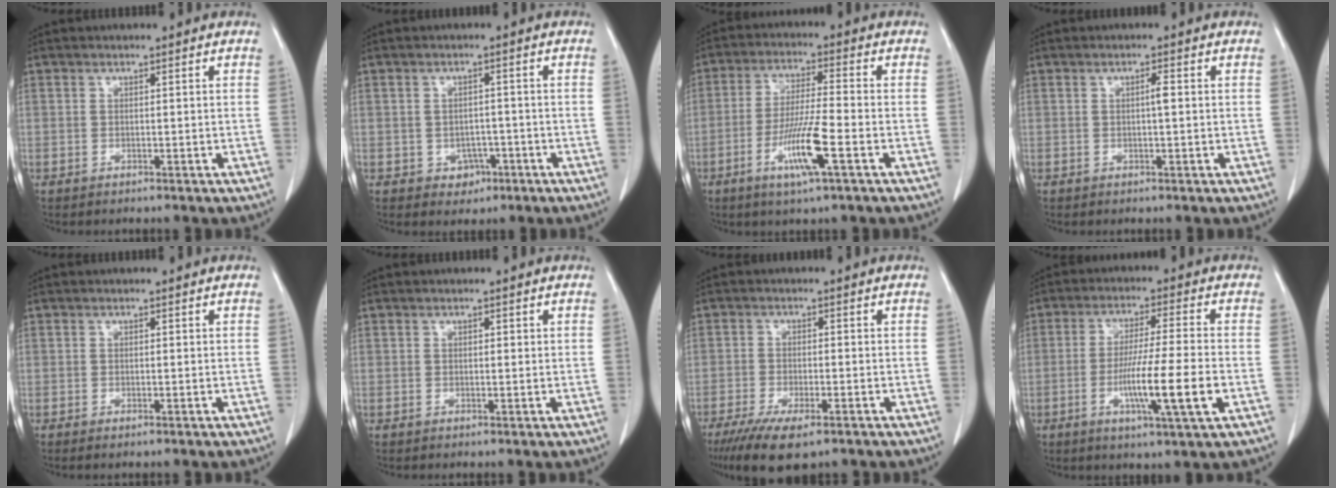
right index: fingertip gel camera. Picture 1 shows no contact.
{"total": 3.1, "force": [-1.3, 2.6, 1.2], "torque": [-0.007, 0.008, -0.008]}
{"total": 9.2, "force": [-3.7, 0.0, 8.4], "torque": [-0.164, -0.013, -0.071]}
{"total": 1.3, "force": [0.0, 0.1, 1.3], "torque": [-0.022, 0.003, 0.001]}
{"total": 0.7, "force": [-0.4, 0.1, 0.5], "torque": [-0.008, -0.001, -0.006]}
{"total": 0.7, "force": [0.2, 0.4, 0.5], "torque": [-0.004, 0.001, 0.002]}
{"total": 9.0, "force": [-6.1, 2.3, 6.2], "torque": [-0.097, -0.018, -0.096]}
{"total": 10.8, "force": [-3.1, -0.5, 10.4], "torque": [-0.190, -0.015, -0.056]}